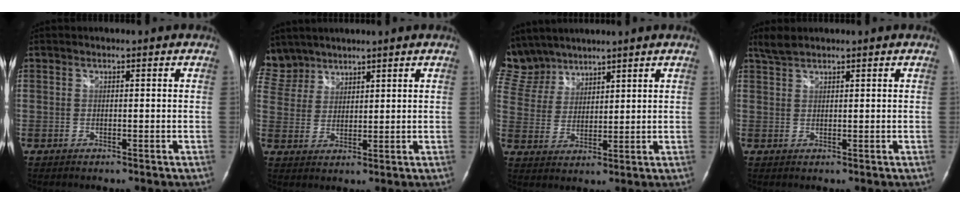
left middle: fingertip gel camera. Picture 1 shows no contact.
{"total": 8.5, "force": [7.1, 4.7, 0.4], "torque": [-0.021, 0.013, 0.150]}
{"total": 10.0, "force": [8.8, 4.8, 0.9], "torque": [-0.037, 0.018, 0.191]}
{"total": 2.3, "force": [2.1, 0.4, 0.9], "torque": [-0.023, 0.013, 0.046]}